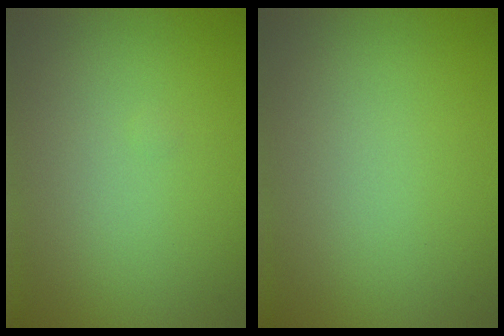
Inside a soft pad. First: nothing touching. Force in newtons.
{"total": 0.0}